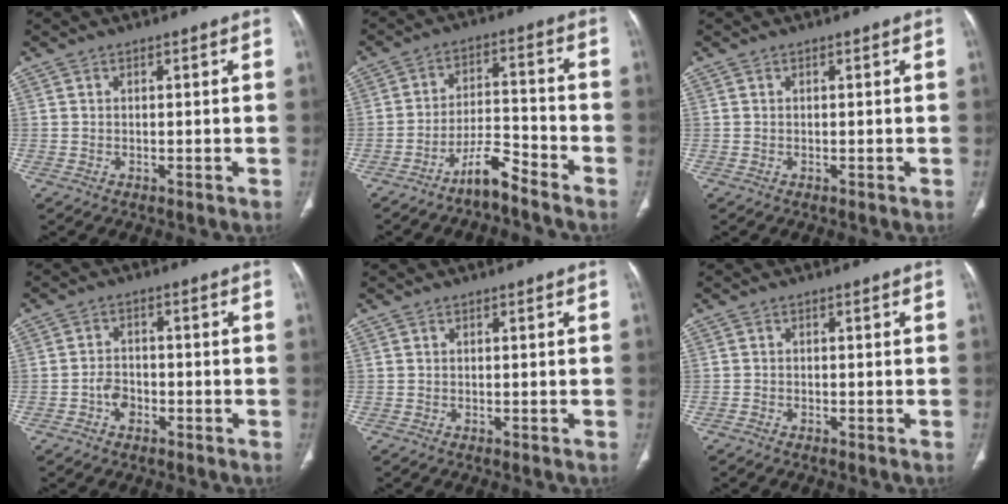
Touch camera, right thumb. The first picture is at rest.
{"total": 6.7, "force": [-5.6, 1.1, 3.5], "torque": [-0.064, 0.054, -0.102]}
{"total": 0.0}
{"total": 3.4, "force": [-1.6, 2.4, 1.7], "torque": [-0.021, 0.016, -0.029]}
{"total": 0.0}
{"total": 0.6, "force": [-0.5, 0.2, 0.1], "torque": [-0.008, 0.000, -0.012]}